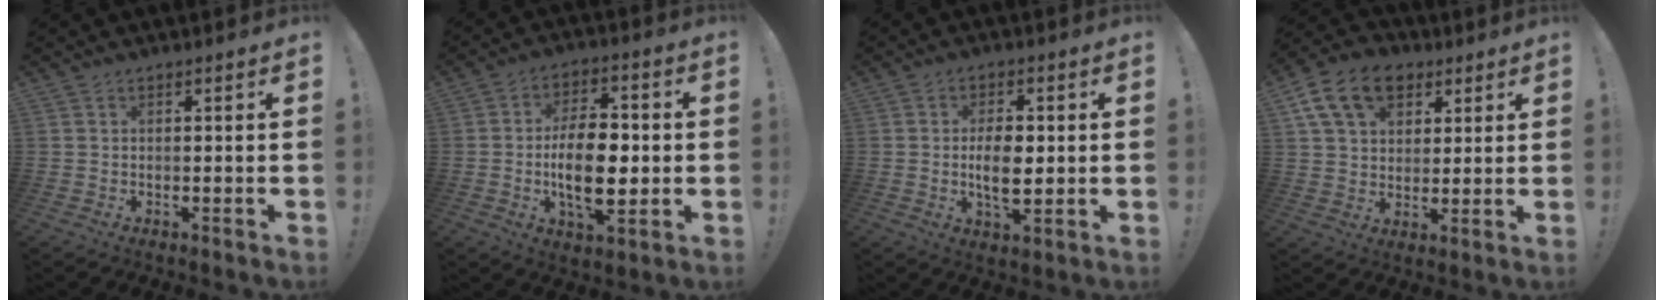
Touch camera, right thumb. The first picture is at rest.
{"total": 16.2, "force": [-1.9, 8.5, 13.6], "torque": [-0.239, 0.000, -0.040]}
{"total": 8.0, "force": [-0.1, 4.1, 6.9], "torque": [-0.112, -0.008, -0.010]}
{"total": 15.0, "force": [7.2, 10.0, 8.5], "torque": [-0.130, -0.020, 0.137]}